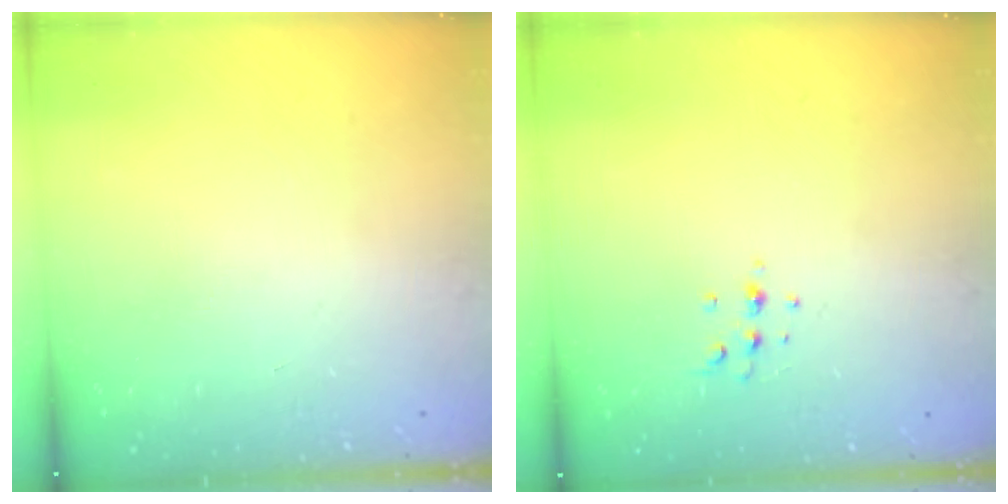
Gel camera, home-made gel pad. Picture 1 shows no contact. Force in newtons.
{"total": 5.3, "press": 5.1, "slide": 1.5}